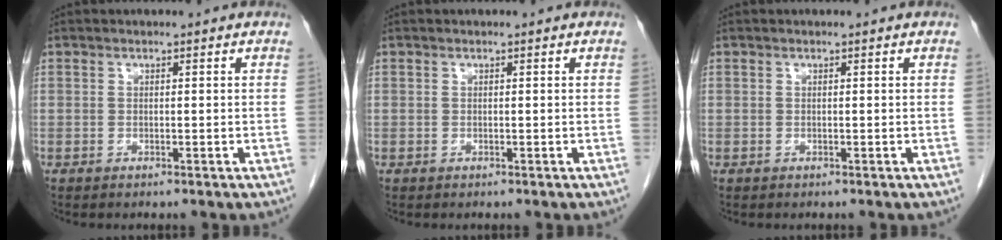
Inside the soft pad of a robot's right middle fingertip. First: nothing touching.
{"total": 0.0}
{"total": 0.0}